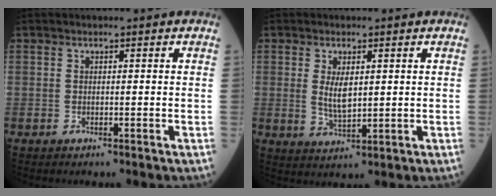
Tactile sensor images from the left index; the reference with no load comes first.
{"total": 3.9, "force": [0.9, 1.4, 3.6], "torque": [-0.072, -0.009, 0.023]}